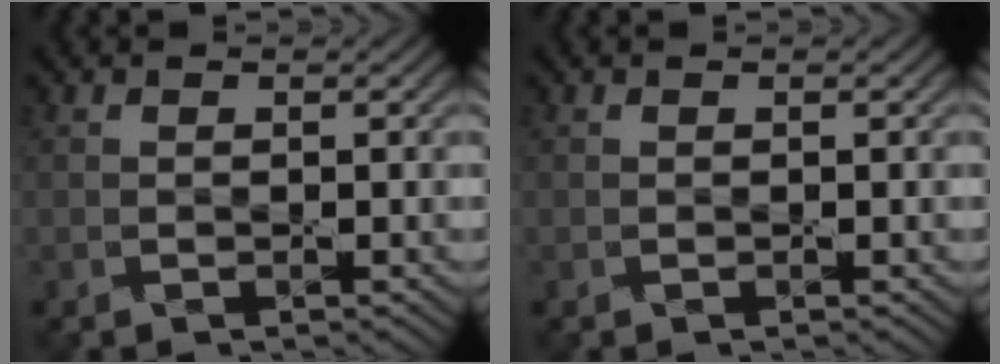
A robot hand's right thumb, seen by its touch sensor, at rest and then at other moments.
{"total": 0.0}